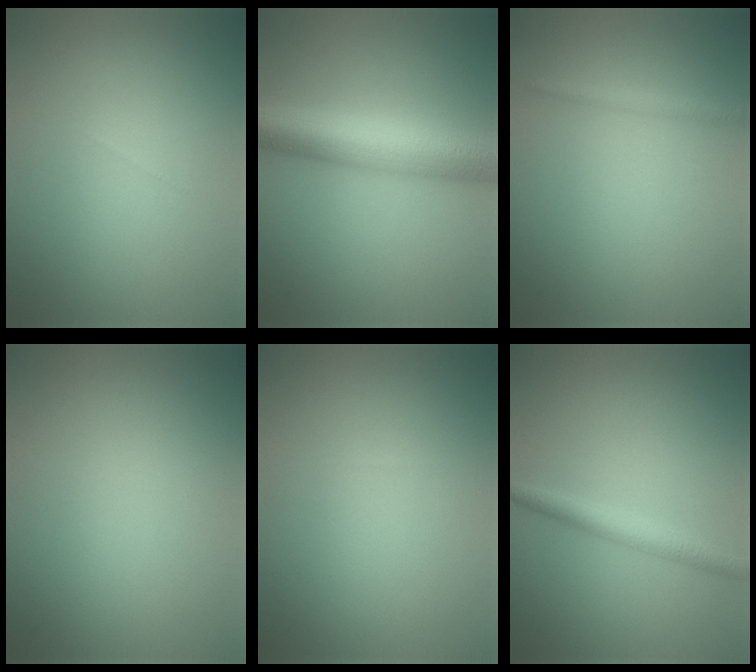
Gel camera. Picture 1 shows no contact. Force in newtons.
{"total": 7.8, "press": 7.8, "slide": 0.1}
{"total": 1.1, "press": 1.1, "slide": 0.1}
{"total": 0.0}
{"total": 0.0}
{"total": 2.4, "press": 2.4, "slide": 0.1}